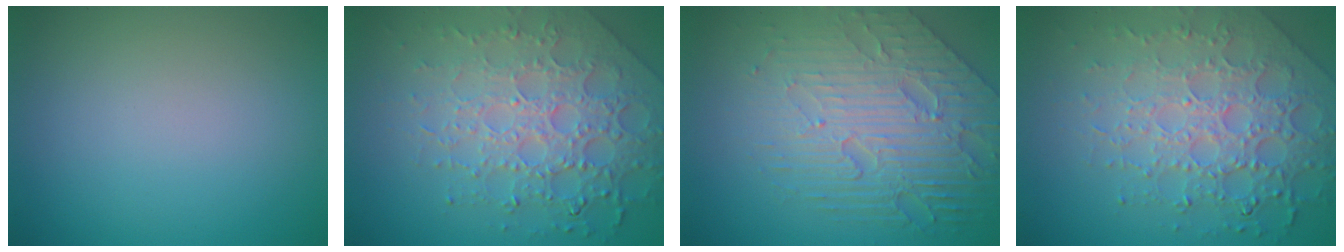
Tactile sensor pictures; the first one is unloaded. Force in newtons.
{"total": 7.9, "press": 5.6, "slide": 5.6}
{"total": 8.3, "press": 5.7, "slide": 6.1}
{"total": 7.9, "press": 5.6, "slide": 5.6}